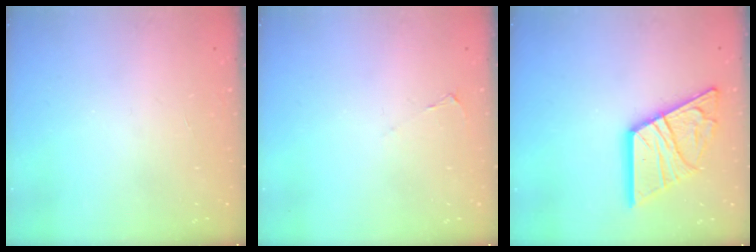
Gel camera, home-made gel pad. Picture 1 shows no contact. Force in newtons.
{"total": 1.7, "press": 1.7, "slide": 0.3}
{"total": 19.1, "press": 18.9, "slide": 2.2}